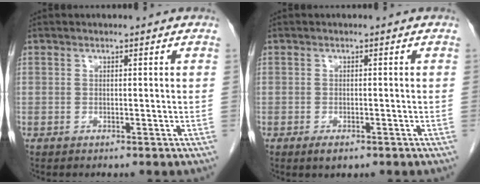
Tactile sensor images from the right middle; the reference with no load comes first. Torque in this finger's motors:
{"motor_torque": [0.25, -0.01, 0.01, 0.00]}